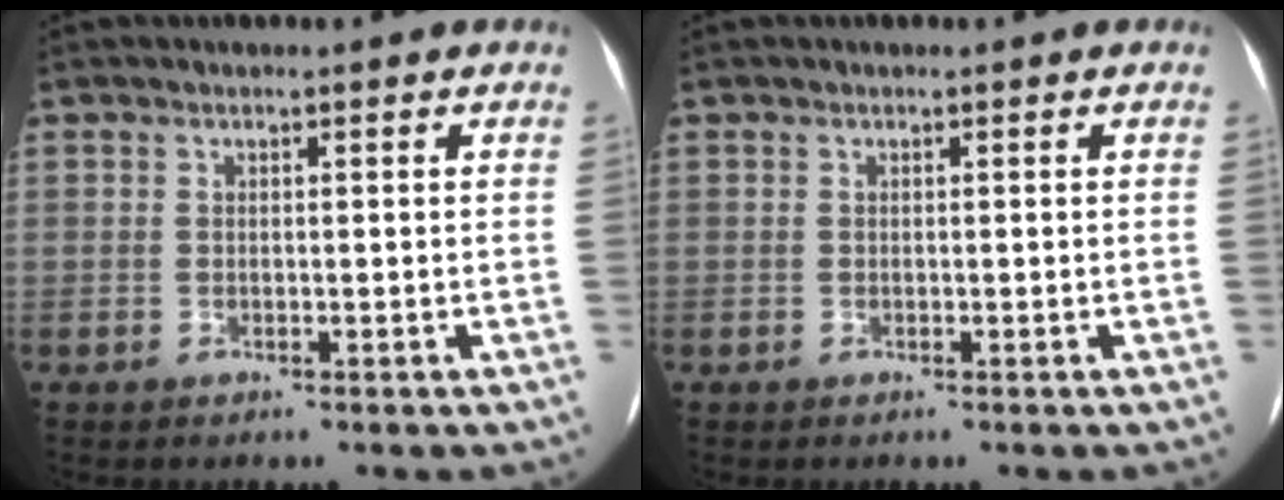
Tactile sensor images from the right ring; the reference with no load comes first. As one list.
[{"total": 0.0}]